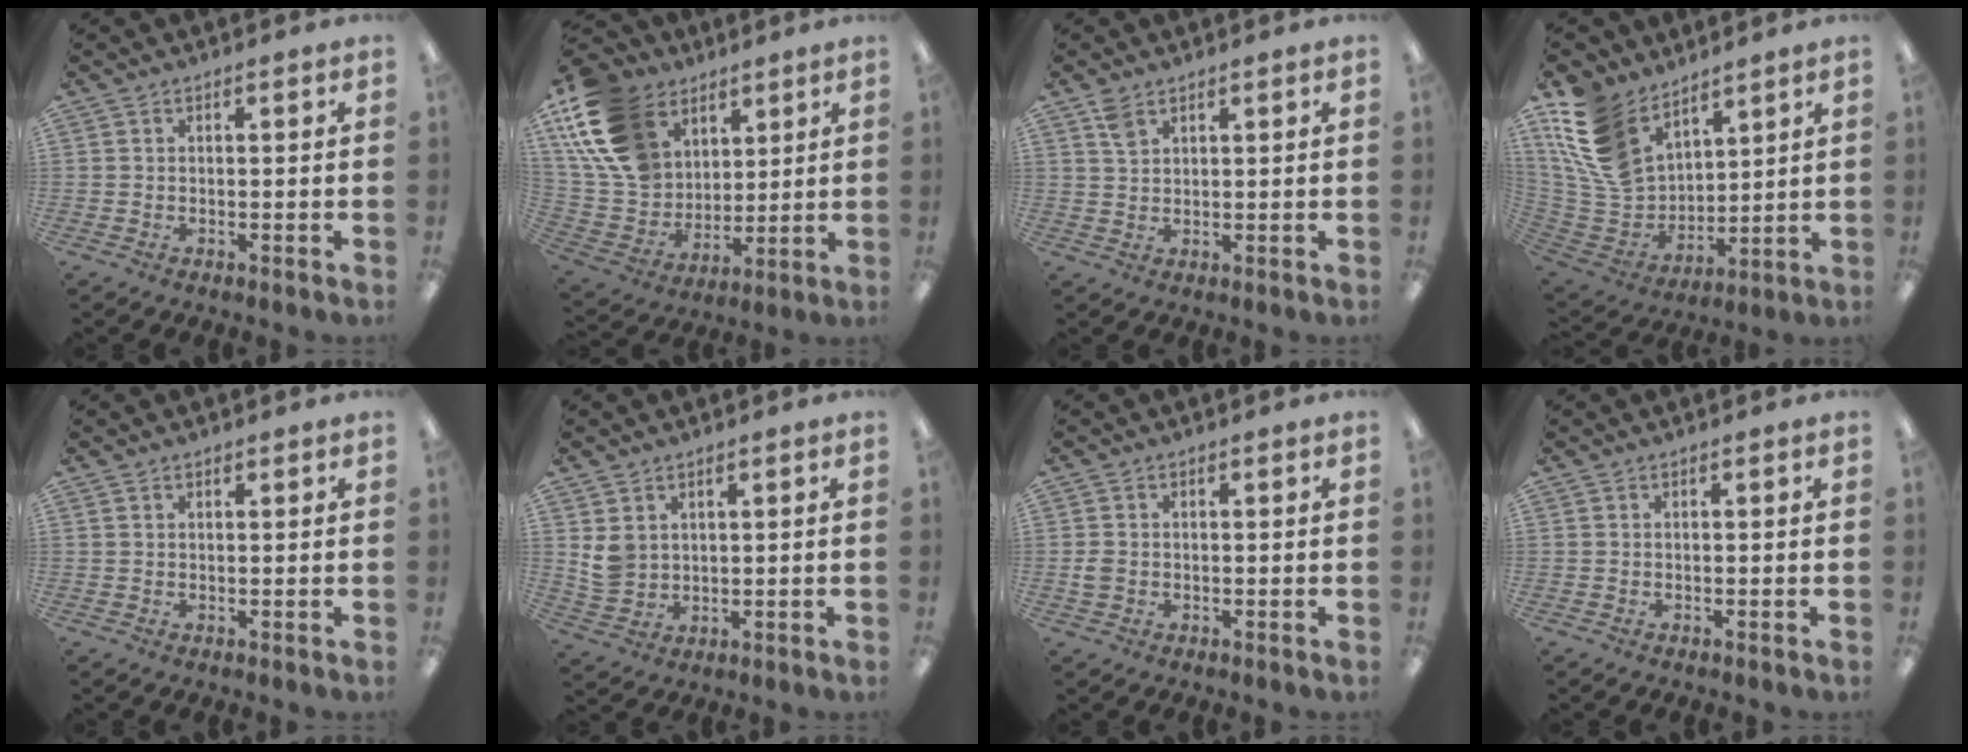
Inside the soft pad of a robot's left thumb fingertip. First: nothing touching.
{"total": 19.9, "force": [9.7, 14.3, 9.8], "torque": [-0.226, -0.036, 0.187]}
{"total": 3.2, "force": [2.2, 1.6, 1.5], "torque": [-0.029, -0.005, 0.041]}
{"total": 17.3, "force": [10.5, 10.8, 8.4], "torque": [-0.204, -0.052, 0.206]}
{"total": 0.9, "force": [0.6, 0.6, 0.3], "torque": [-0.006, 0.001, 0.012]}
{"total": 4.9, "force": [2.2, 3.9, 1.9], "torque": [-0.036, 0.000, 0.044]}
{"total": 2.2, "force": [-0.3, 1.9, 1.1], "torque": [-0.019, 0.005, -0.006]}
{"total": 0.0}